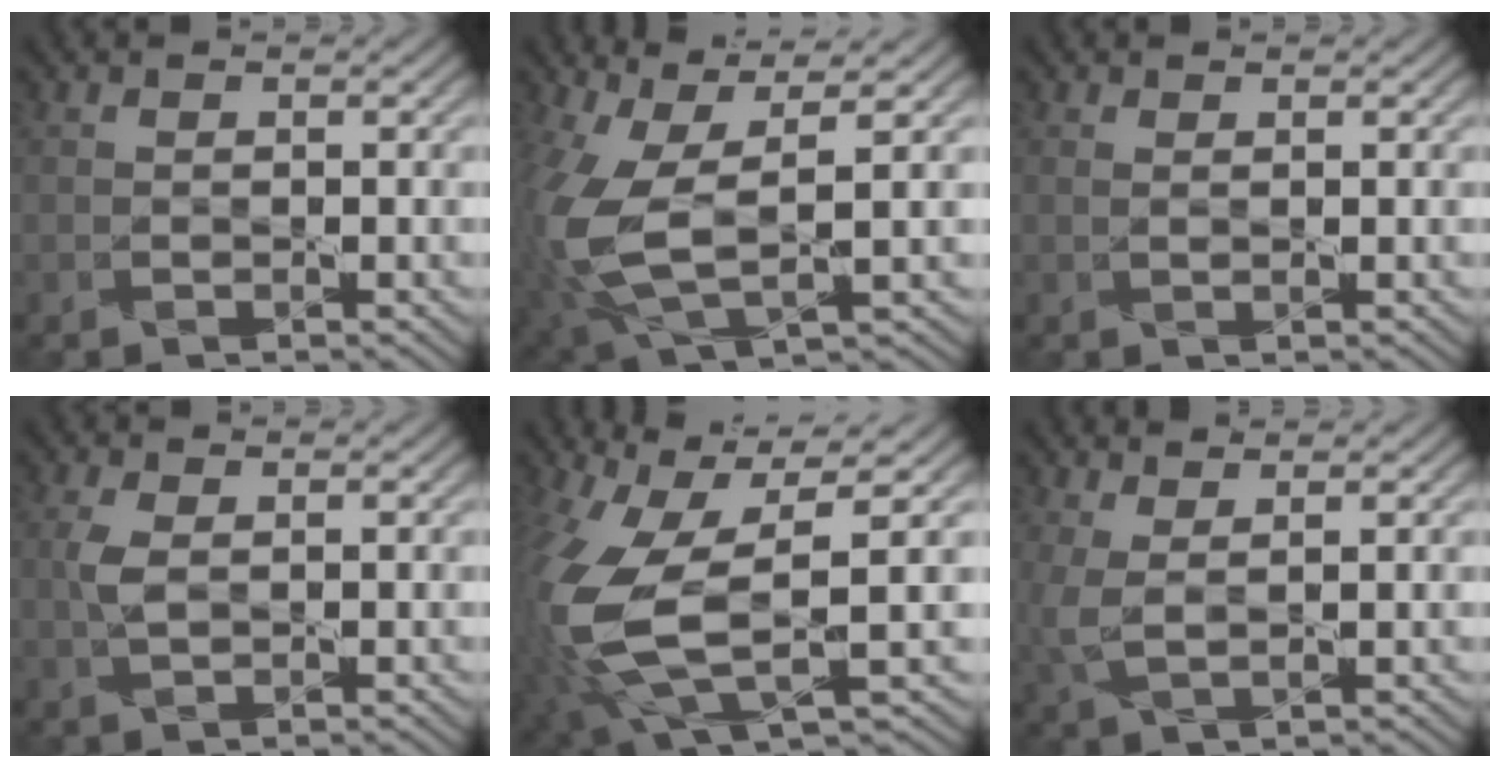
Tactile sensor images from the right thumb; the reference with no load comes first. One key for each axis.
{"total": 11.2, "fx": -0.2, "fy": 5.3, "fz": 9.9, "tx": -0.252, "ty": -0.023, "tz": 0.003}
{"total": 0.6, "fx": 0.4, "fy": 0.1, "fz": 0.5, "tx": -0.014, "ty": 0.003, "tz": 0.007}
{"total": 2.5, "fx": 0.3, "fy": 1.2, "fz": 2.2, "tx": -0.060, "ty": 0.003, "tz": 0.006}
{"total": 13.4, "fx": -0.9, "fy": 6.0, "fz": 12.0, "tx": -0.291, "ty": -0.034, "tz": -0.002}
{"total": 3.4, "fx": 1.4, "fy": 1.2, "fz": 2.9, "tx": -0.078, "ty": 0.003, "tz": 0.029}